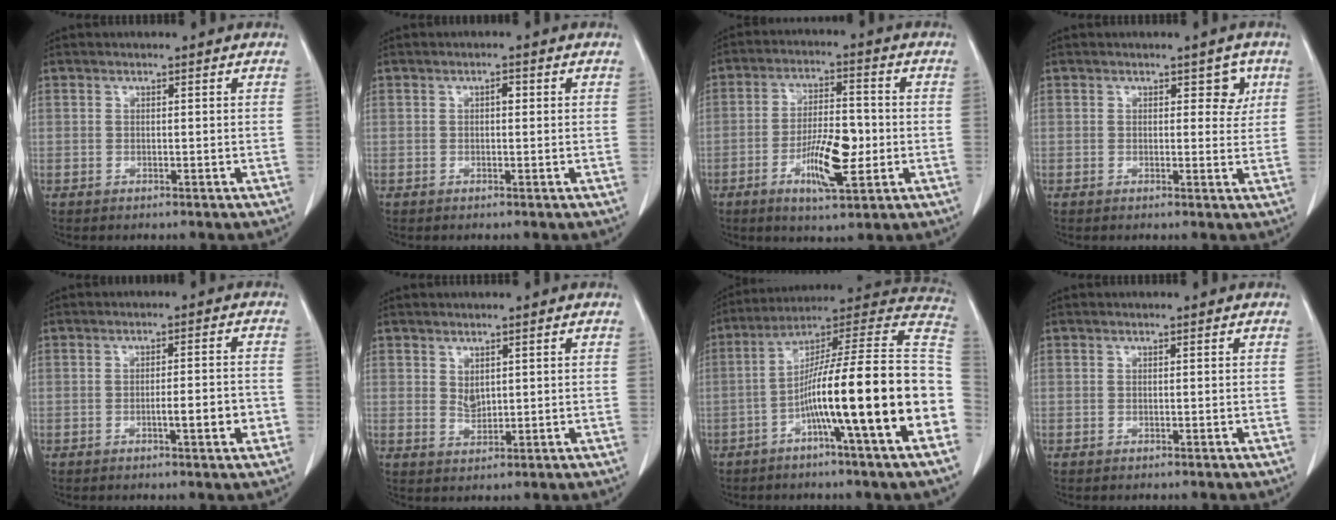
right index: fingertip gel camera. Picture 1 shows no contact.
{"total": 1.0, "force": [0.2, 0.5, 0.9], "torque": [-0.012, 0.003, 0.002]}
{"total": 9.7, "force": [-2.8, 2.6, 9.0], "torque": [-0.164, -0.002, -0.046]}
{"total": 3.0, "force": [1.2, 1.9, 2.0], "torque": [-0.014, 0.001, 0.012]}
{"total": 4.7, "force": [-1.6, 0.6, 4.4], "torque": [-0.064, 0.002, -0.019]}
{"total": 2.1, "force": [0.9, 1.3, 1.3], "torque": [-0.025, -0.004, 0.025]}
{"total": 22.3, "force": [-6.0, -0.3, 21.5], "torque": [-0.267, 0.016, -0.103]}
{"total": 0.0}